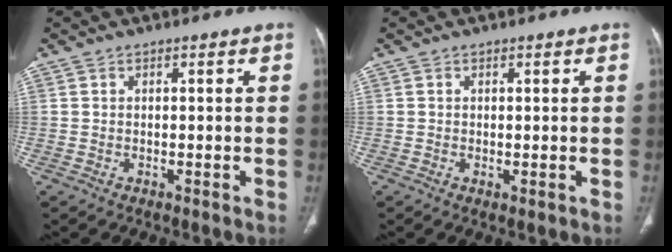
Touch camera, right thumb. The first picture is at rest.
{"total": 0.6, "force": [0.0, 0.2, 0.6], "torque": [-0.014, -0.005, 0.001]}